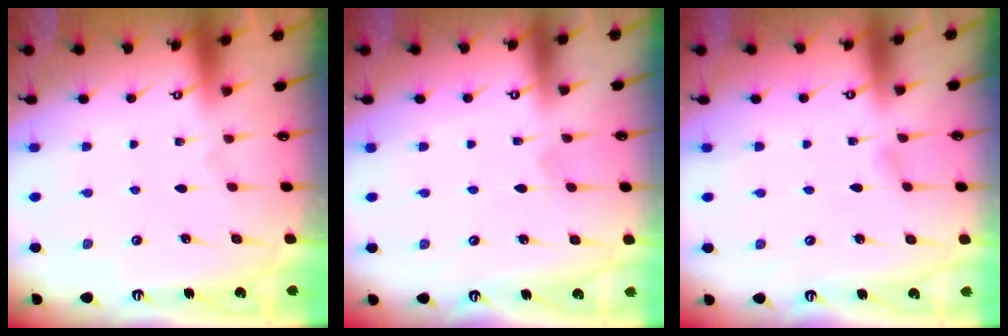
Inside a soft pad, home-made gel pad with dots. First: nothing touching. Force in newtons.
{"total": 2.5, "press": 2.5, "slide": 0.4}
{"total": 2.8, "press": 2.8, "slide": 0.3}